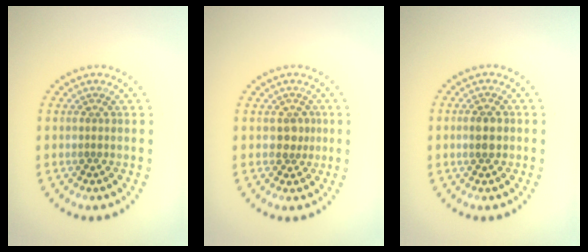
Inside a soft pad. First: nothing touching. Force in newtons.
{"total": 1.7, "press": 1.5, "slide": 0.9}
{"total": 1.8, "press": 1.7, "slide": 0.3}